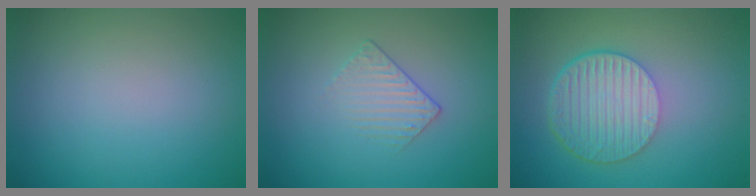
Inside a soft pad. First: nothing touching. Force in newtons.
{"total": 1.4, "press": 0.9, "slide": 1.1}
{"total": 6.5, "press": 4.5, "slide": 4.8}